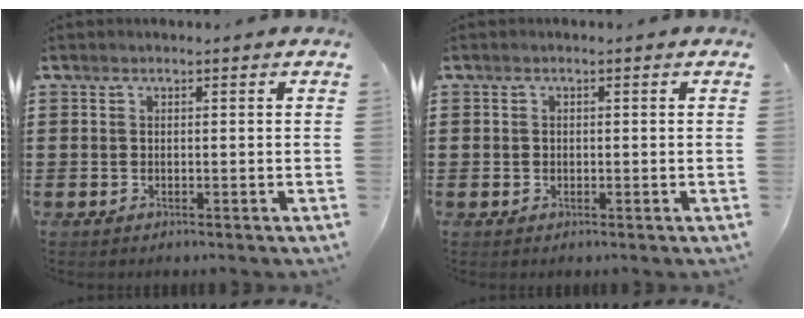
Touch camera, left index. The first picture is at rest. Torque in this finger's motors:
{"motor_torque": [-0.10, 0.21, -0.05, -0.01]}